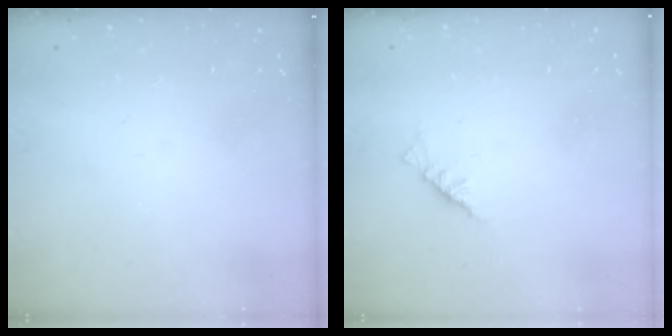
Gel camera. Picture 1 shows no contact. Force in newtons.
{"total": 2.3, "press": 2.2, "slide": 0.5}